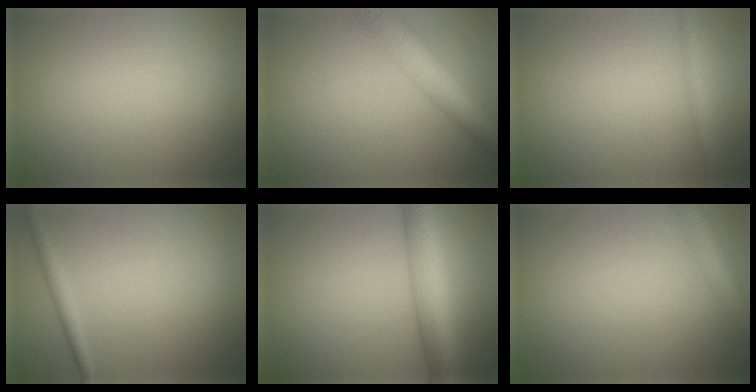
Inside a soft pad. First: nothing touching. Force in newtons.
{"total": 6.7, "press": 6.7, "slide": 0.2}
{"total": 1.2, "press": 1.2, "slide": 0.1}
{"total": 1.5, "press": 1.5, "slide": 0.1}
{"total": 6.9, "press": 6.9, "slide": 0.2}
{"total": 3.0, "press": 3.0, "slide": 0.1}